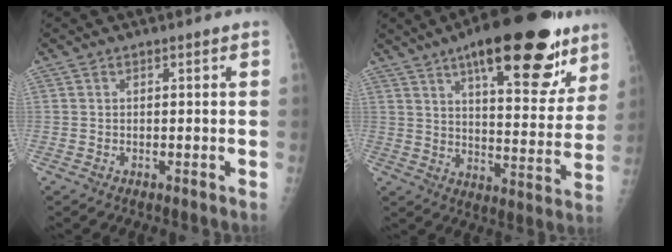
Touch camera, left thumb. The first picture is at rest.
{"total": 25.2, "force": [14.9, 8.9, 18.3], "torque": [-0.224, -0.038, 0.216]}